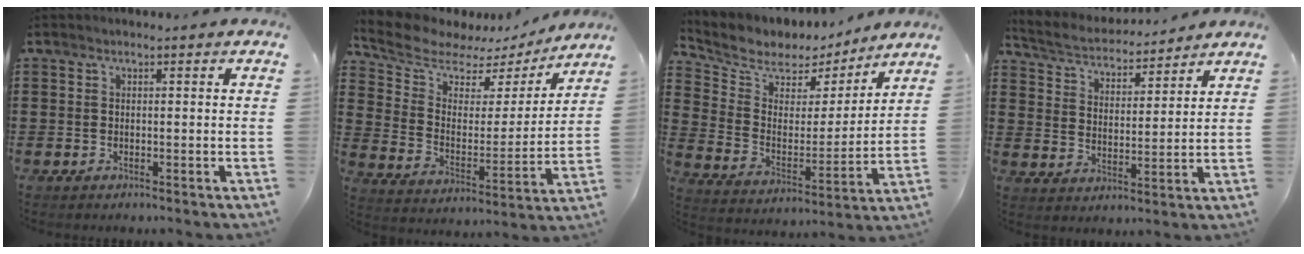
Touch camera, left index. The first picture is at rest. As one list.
[{"total": 7.4, "force": [6.2, 3.4, 2.1], "torque": [-0.082, -0.036, 0.108]}, {"total": 6.3, "force": [5.3, 3.3, 0.6], "torque": [-0.057, -0.039, 0.090]}, {"total": 4.5, "force": [4.4, 0.4, 0.5], "torque": [-0.036, -0.030, 0.073]}]